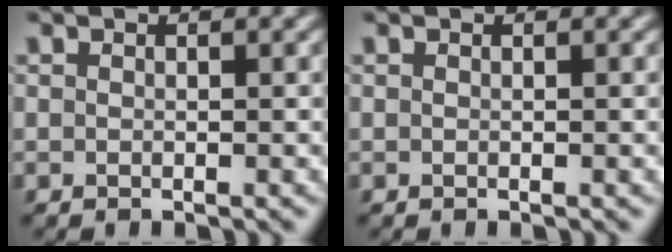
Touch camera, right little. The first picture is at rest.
{"total": 0.0}